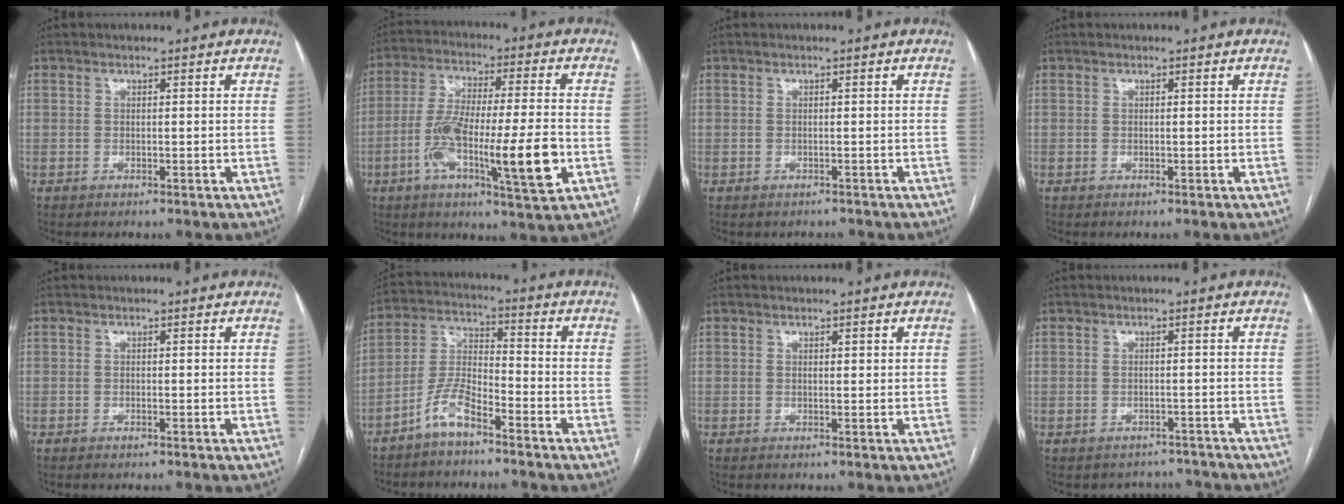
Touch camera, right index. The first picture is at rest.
{"total": 16.0, "force": [-4.5, 2.1, 15.2], "torque": [-0.268, -0.006, -0.074]}
{"total": 1.4, "force": [-1.2, 0.7, 0.0], "torque": [-0.002, 0.001, -0.015]}
{"total": 0.0}
{"total": 0.0}
{"total": 7.0, "force": [-4.9, 1.9, 4.5], "torque": [-0.106, 0.005, -0.101]}
{"total": 0.7, "force": [0.4, 0.2, 0.4], "torque": [-0.006, -0.002, 0.005]}
{"total": 4.3, "force": [-3.8, 1.8, -0.8], "torque": [0.014, 0.021, -0.046]}